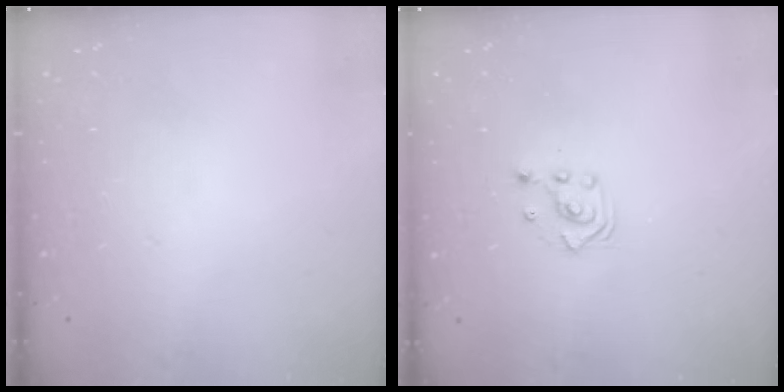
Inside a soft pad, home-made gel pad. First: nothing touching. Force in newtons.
{"total": 2.5, "press": 2.5, "slide": 0.3}